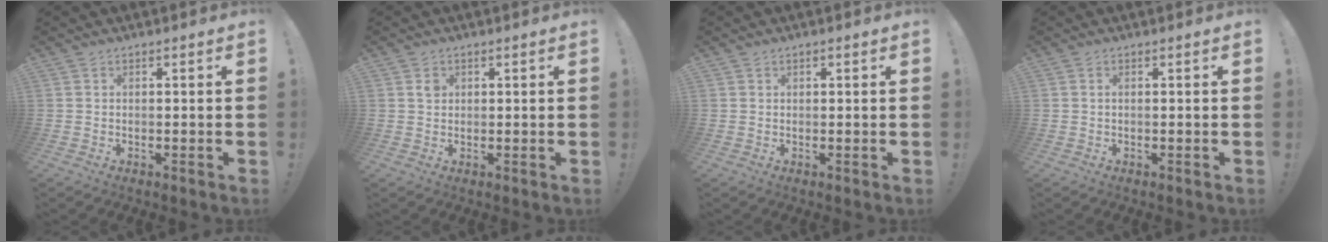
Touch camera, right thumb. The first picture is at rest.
{"total": 1.8, "force": [0.8, 1.5, 0.7], "torque": [-0.005, -0.001, 0.013]}
{"total": 0.6, "force": [0.3, 0.5, 0.0], "torque": [0.008, -0.002, 0.005]}
{"total": 0.7, "force": [0.2, 0.3, 0.6], "torque": [-0.019, 0.005, 0.005]}